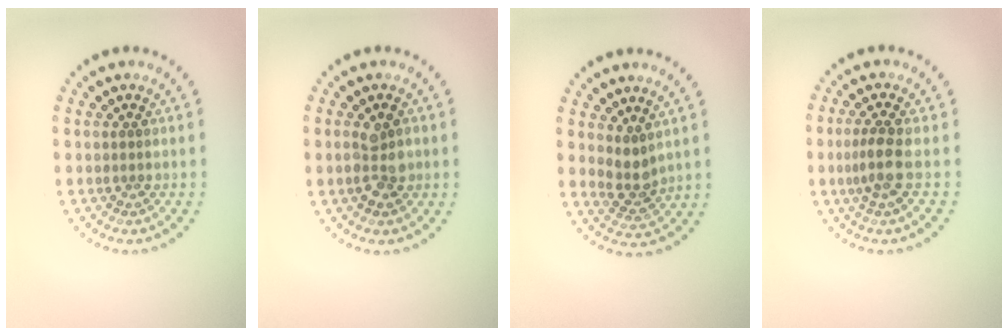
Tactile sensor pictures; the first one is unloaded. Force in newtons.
{"total": 2.4, "press": 2.4, "slide": 0.1}
{"total": 2.2, "press": 1.8, "slide": 1.3}
{"total": 2.2, "press": 1.8, "slide": 1.2}